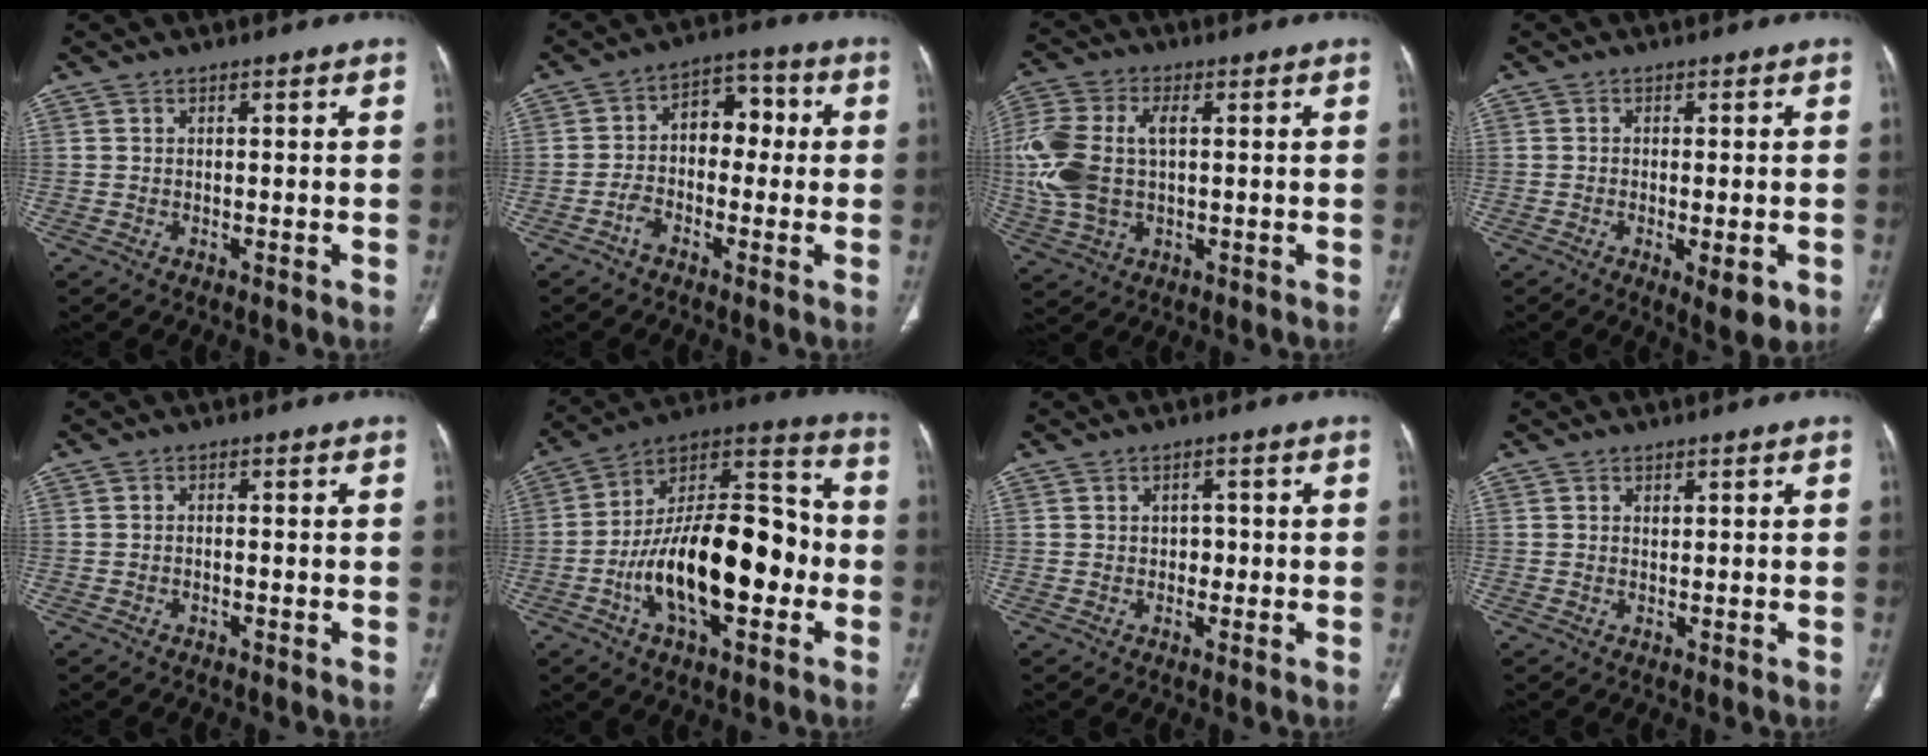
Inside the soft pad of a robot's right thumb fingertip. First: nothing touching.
{"total": 8.3, "force": [-1.4, 5.9, 5.7], "torque": [-0.061, 0.042, -0.038]}
{"total": 14.3, "force": [1.2, 8.5, 11.4], "torque": [-0.281, 0.014, 0.027]}
{"total": 5.5, "force": [-1.8, 1.9, 4.9], "torque": [-0.068, -0.011, -0.020]}
{"total": 0.6, "force": [-0.3, 0.3, 0.4], "torque": [-0.007, 0.003, -0.006]}
{"total": 25.0, "force": [-5.1, 11.9, 21.3], "torque": [-0.331, 0.044, -0.083]}
{"total": 1.9, "force": [0.0, 1.5, 1.1], "torque": [-0.001, 0.003, -0.004]}
{"total": 0.5, "force": [0.3, 0.3, 0.2], "torque": [-0.001, -0.002, 0.006]}